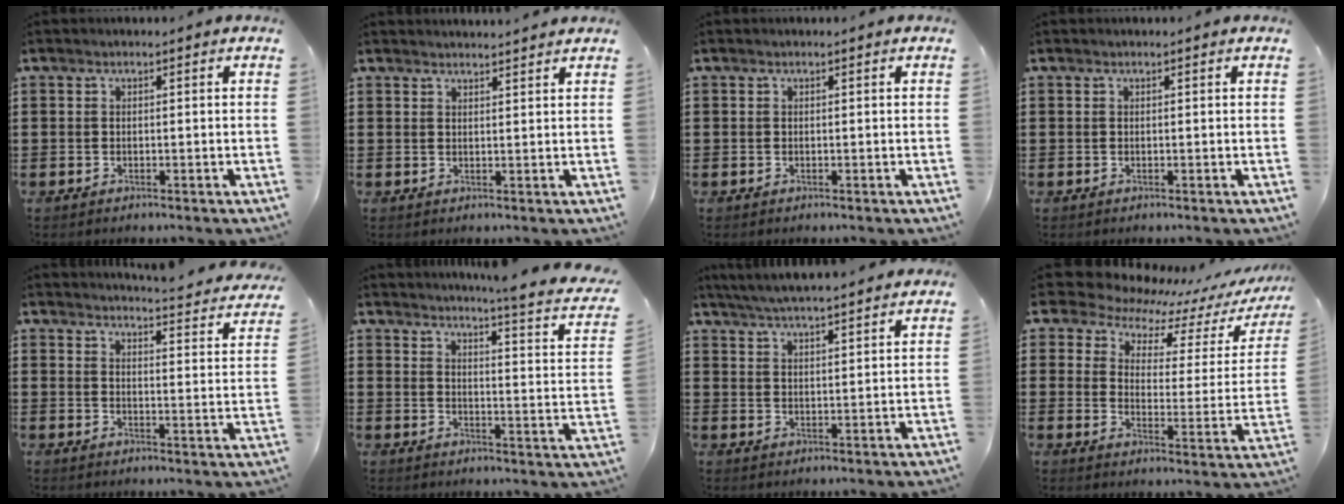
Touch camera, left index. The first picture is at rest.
{"total": 1.6, "force": [1.6, -0.1, 0.0], "torque": [-0.005, 0.000, 0.032]}
{"total": 0.0}
{"total": 0.0}
{"total": 3.7, "force": [3.6, -0.4, 0.8], "torque": [-0.018, -0.037, 0.055]}
{"total": 4.6, "force": [3.9, -0.9, 2.3], "torque": [-0.048, -0.042, 0.055]}
{"total": 4.8, "force": [4.6, -0.3, 1.3], "torque": [-0.040, -0.020, 0.081]}
{"total": 6.9, "force": [6.4, 2.2, 1.2], "torque": [-0.048, -0.051, 0.108]}